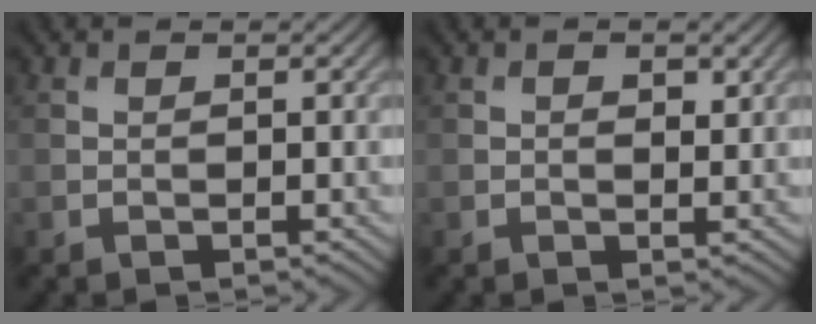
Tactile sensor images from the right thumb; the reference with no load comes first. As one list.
[{"total": 1.7, "force": [0.5, 0.8, 1.4], "torque": [-0.023, -0.004, 0.011]}]